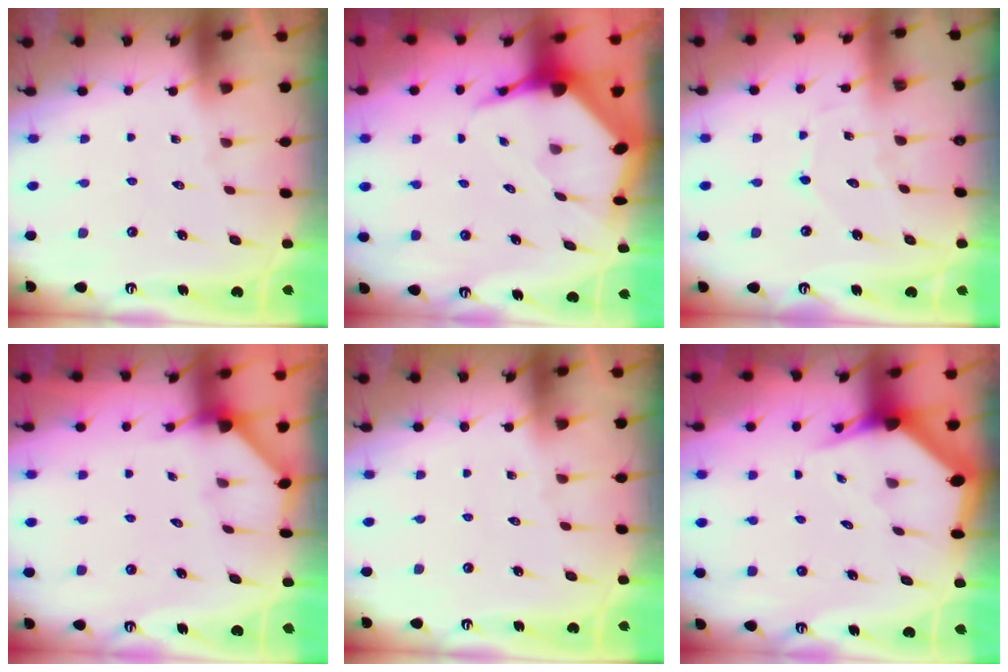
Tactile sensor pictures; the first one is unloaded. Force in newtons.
{"total": 5.6, "press": 5.5, "slide": 0.8}
{"total": 5.9, "press": 5.9, "slide": 0.5}
{"total": 2.5, "press": 2.5, "slide": 0.4}
{"total": 0.0}
{"total": 2.9, "press": 2.9, "slide": 0.2}